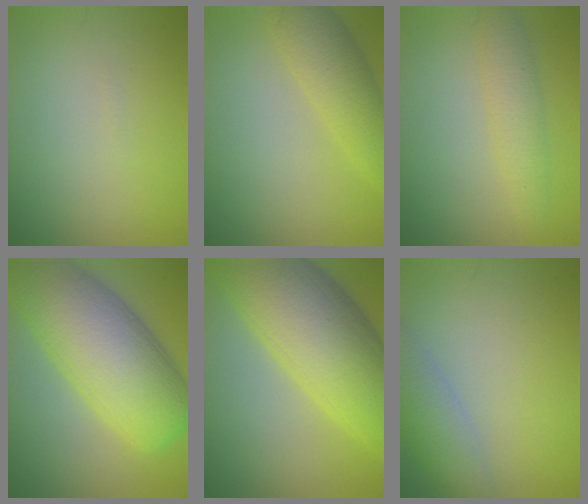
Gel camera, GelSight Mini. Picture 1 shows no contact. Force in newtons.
{"total": 4.4, "press": 4.4, "slide": 0.2}
{"total": 2.6, "press": 2.6, "slide": 0.2}
{"total": 13.9, "press": 13.8, "slide": 0.7}
{"total": 13.7, "press": 13.7, "slide": 0.3}
{"total": 4.1, "press": 4.1, "slide": 0.3}